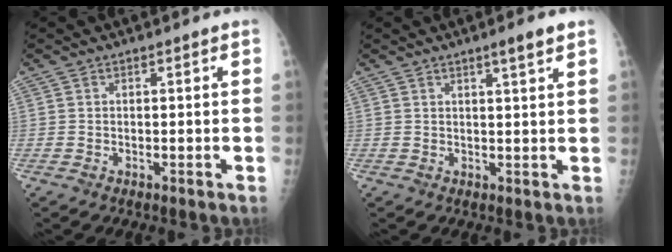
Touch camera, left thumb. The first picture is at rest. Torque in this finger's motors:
{"motor_torque": [0.41, 0.12, 0.23, -0.06, 0.07]}